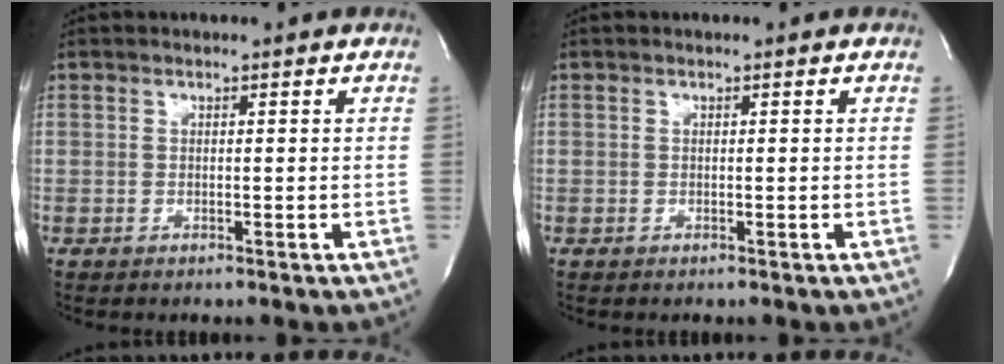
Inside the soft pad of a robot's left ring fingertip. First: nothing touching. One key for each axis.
{"total": 0.0}